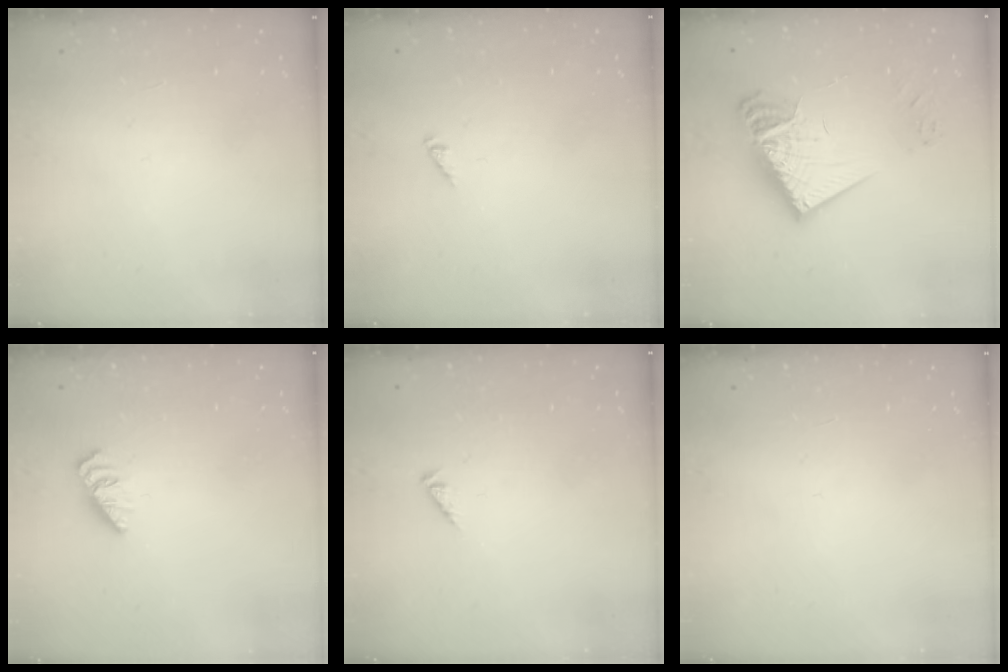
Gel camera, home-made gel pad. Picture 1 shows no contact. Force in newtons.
{"total": 0.0}
{"total": 16.4, "press": 16.4, "slide": 1.2}
{"total": 0.0}
{"total": 1.0, "press": 1.0, "slide": 0.3}
{"total": 0.0}